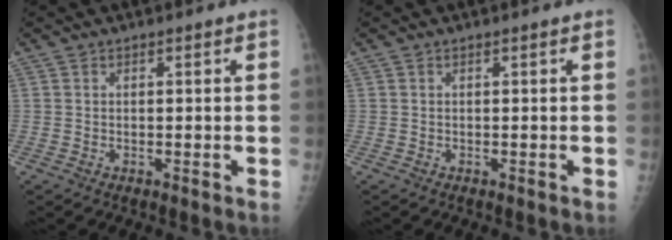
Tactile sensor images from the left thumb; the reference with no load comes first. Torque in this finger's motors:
{"motor_torque": [0.01, 0.01, -0.01, -0.01, 0.00]}